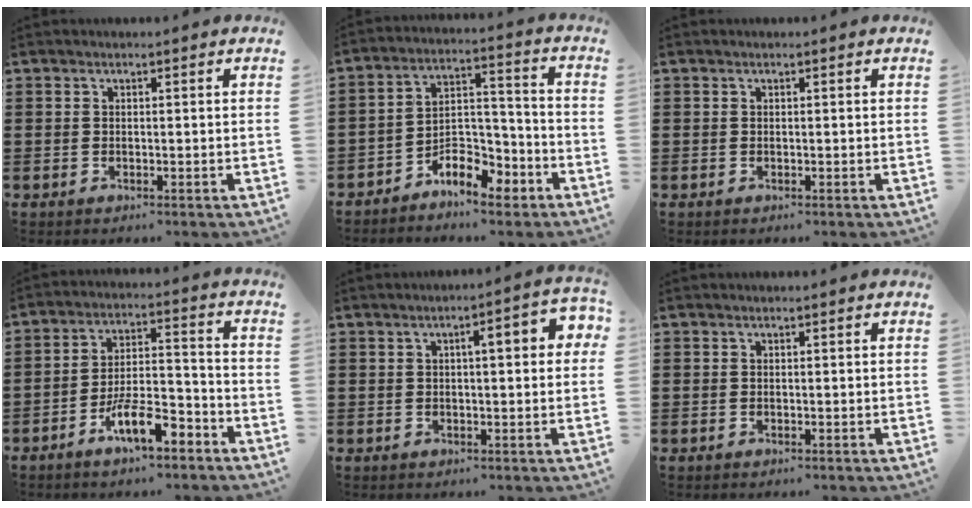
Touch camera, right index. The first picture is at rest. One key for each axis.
{"total": 7.4, "fx": -5.6, "fy": 3.3, "fz": 3.5, "tx": -0.063, "ty": 0.015, "tz": -0.103}
{"total": 0.0}
{"total": 9.3, "fx": -6.0, "fy": 2.7, "fz": 6.5, "tx": -0.126, "ty": 0.007, "tz": -0.109}
{"total": 4.7, "fx": 0.9, "fy": 1.0, "fz": 4.5, "tx": -0.061, "ty": 0.000, "tz": 0.005}
{"total": 0.0}